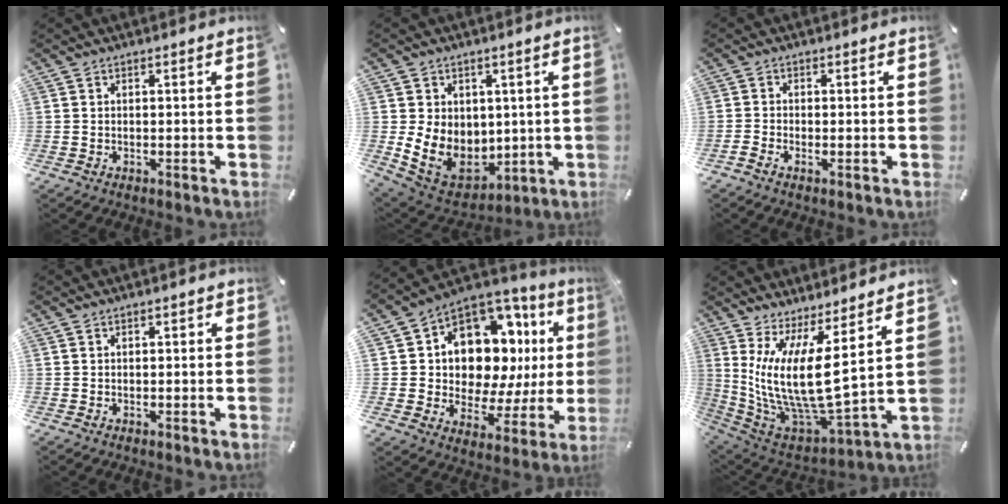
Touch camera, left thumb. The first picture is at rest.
{"total": 11.4, "force": [0.7, 10.0, 5.3], "torque": [-0.100, -0.019, 0.024]}
{"total": 1.4, "force": [-0.8, 0.7, 0.8], "torque": [-0.015, 0.004, -0.015]}
{"total": 0.8, "force": [-0.4, 0.6, 0.3], "torque": [-0.007, 0.004, -0.009]}
{"total": 13.8, "force": [5.6, 9.5, 8.2], "torque": [-0.120, -0.066, 0.095]}
{"total": 15.1, "force": [4.1, 4.4, 13.9], "torque": [-0.312, -0.075, 0.070]}